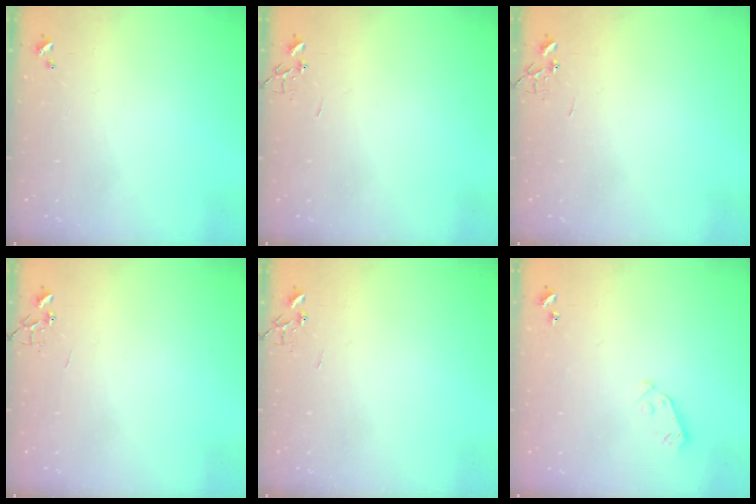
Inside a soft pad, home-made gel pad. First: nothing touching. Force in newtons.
{"total": 0.0}
{"total": 0.0}
{"total": 0.0}
{"total": 0.0}
{"total": 3.6, "press": 3.4, "slide": 0.9}